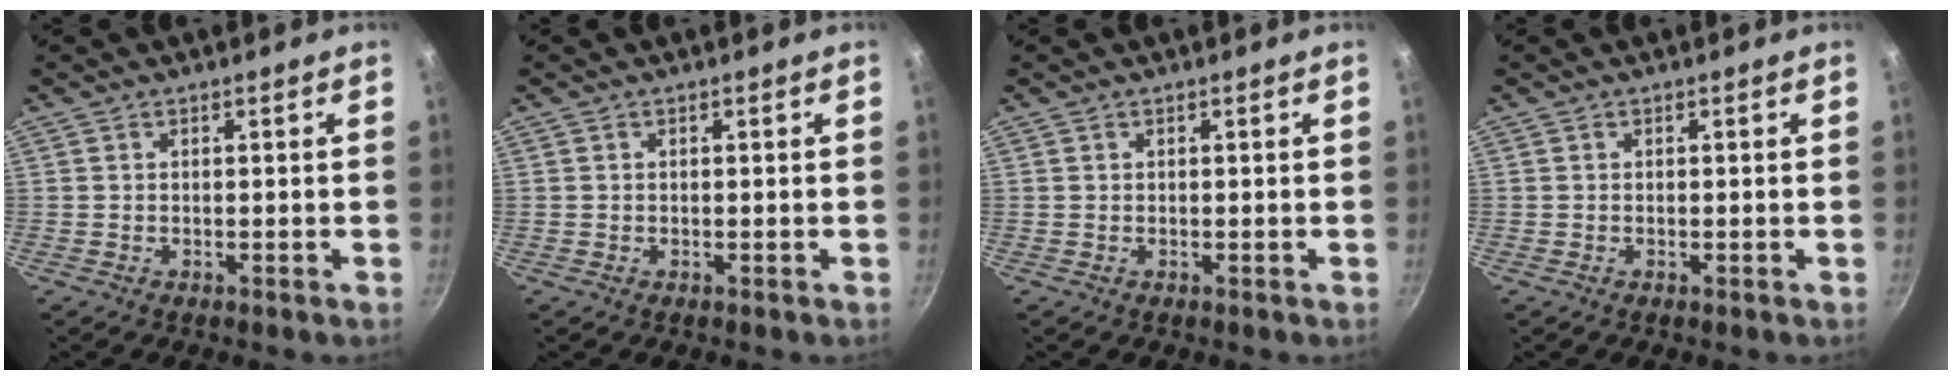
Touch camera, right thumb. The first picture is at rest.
{"total": 0.0}
{"total": 0.0}
{"total": 0.0}